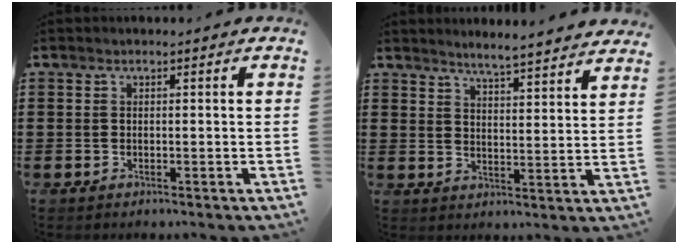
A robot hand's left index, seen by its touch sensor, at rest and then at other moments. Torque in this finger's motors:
{"motor_torque": [0.01, 0.00, 0.32, 0.07]}